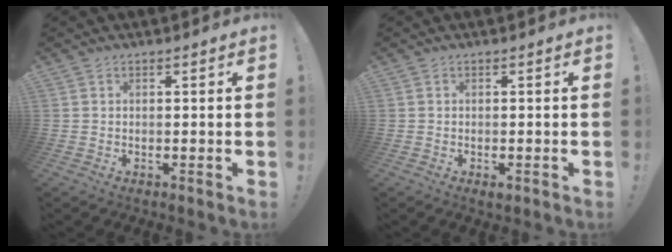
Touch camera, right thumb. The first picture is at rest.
{"total": 1.2, "force": [-0.7, 0.4, 0.8], "torque": [-0.017, 0.005, -0.011]}